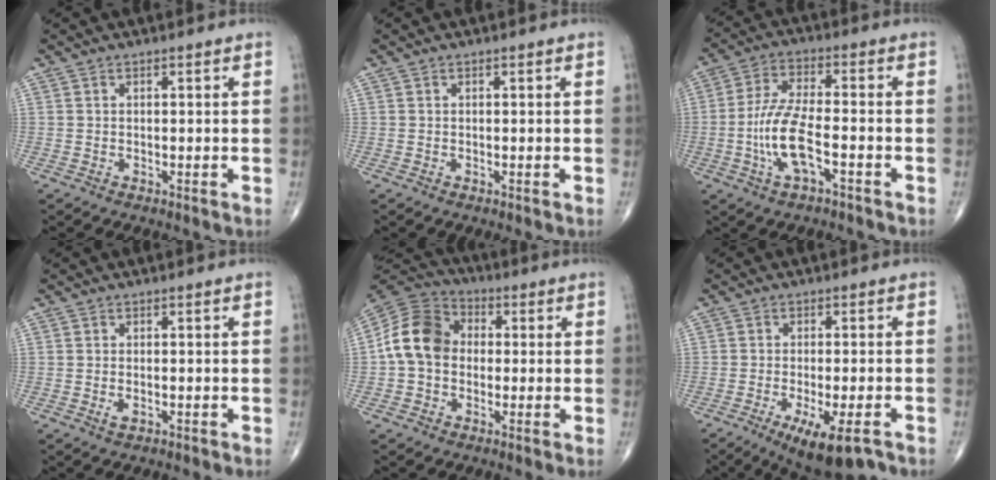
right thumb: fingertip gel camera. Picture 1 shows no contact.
{"total": 0.0}
{"total": 10.2, "force": [-3.2, 3.5, 9.0], "torque": [-0.194, 0.024, -0.062]}
{"total": 1.4, "force": [-0.5, 0.7, 1.1], "torque": [-0.021, 0.002, -0.006]}
{"total": 11.6, "force": [0.0, 9.2, 7.1], "torque": [-0.121, 0.034, -0.015]}
{"total": 9.8, "force": [-5.6, 2.7, 7.6], "torque": [-0.116, -0.003, -0.083]}